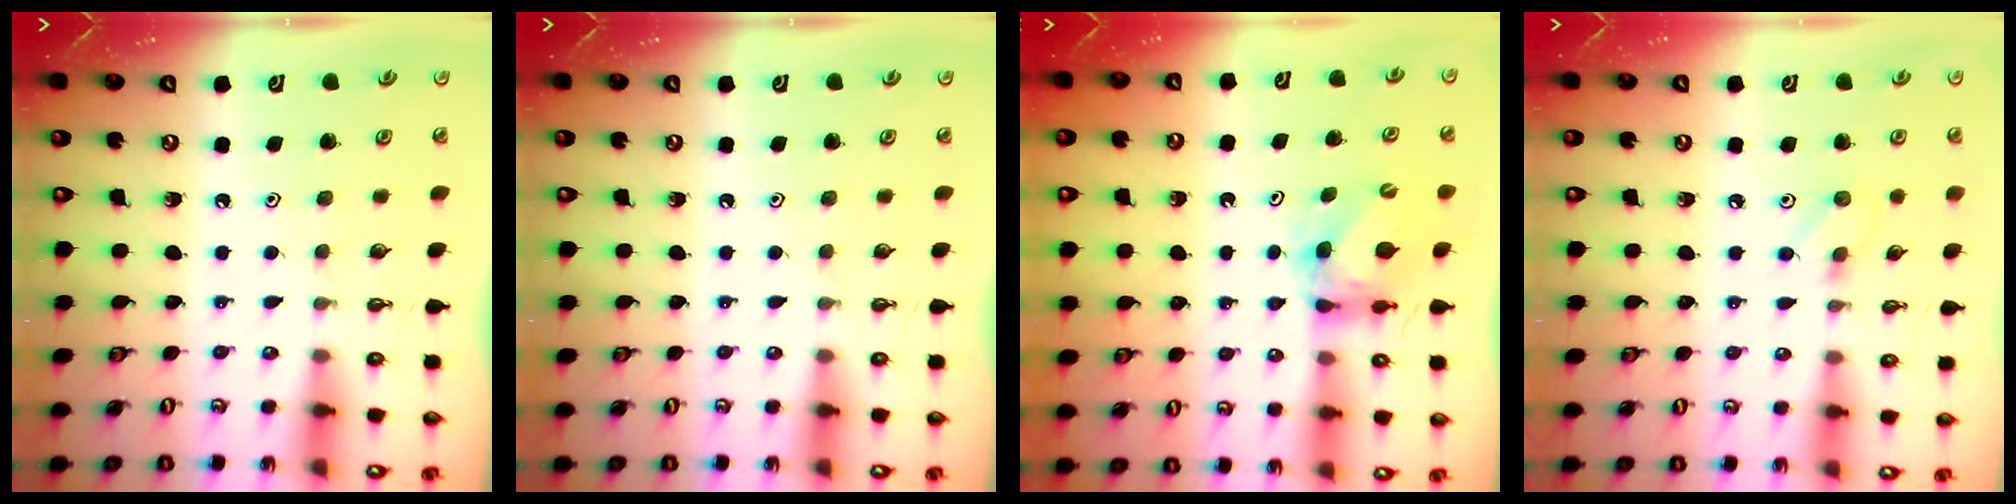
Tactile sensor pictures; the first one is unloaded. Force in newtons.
{"total": 0.0}
{"total": 6.3, "press": 6.3, "slide": 0.6}
{"total": 5.0, "press": 5.0, "slide": 0.6}